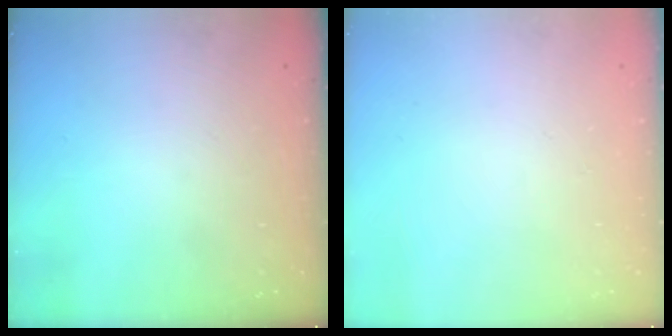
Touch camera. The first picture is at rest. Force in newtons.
{"total": 0.0}